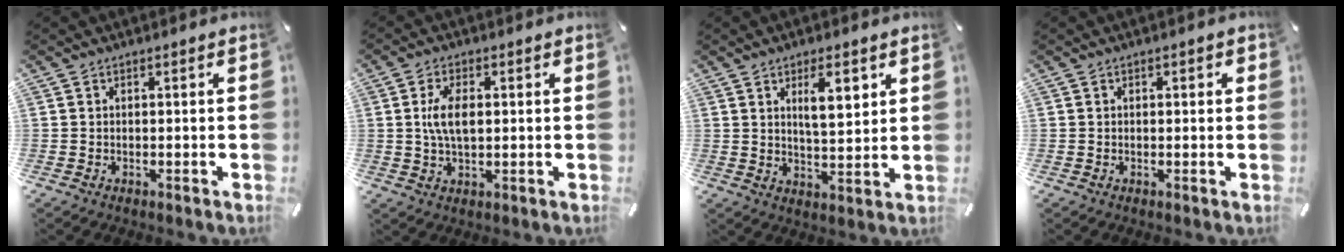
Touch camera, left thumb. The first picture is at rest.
{"total": 6.2, "force": [0.9, 3.4, 5.2], "torque": [-0.127, 0.004, 0.008]}
{"total": 8.8, "force": [4.4, 3.3, 6.8], "torque": [-0.104, -0.016, 0.070]}
{"total": 0.6, "force": [0.2, 0.3, 0.4], "torque": [-0.008, 0.005, 0.002]}